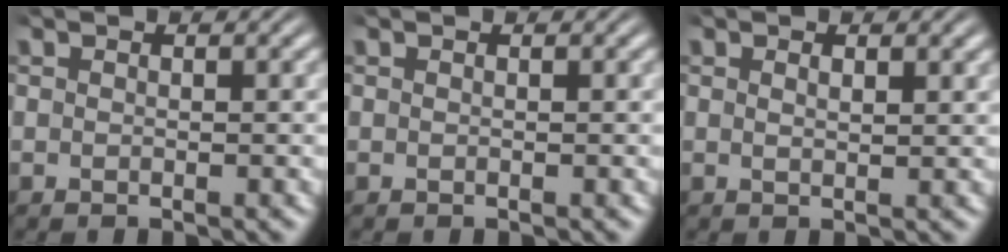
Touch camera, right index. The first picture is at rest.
{"total": 0.0}
{"total": 0.9, "force": [0.5, -0.4, 0.6], "torque": [-0.010, -0.008, 0.012]}